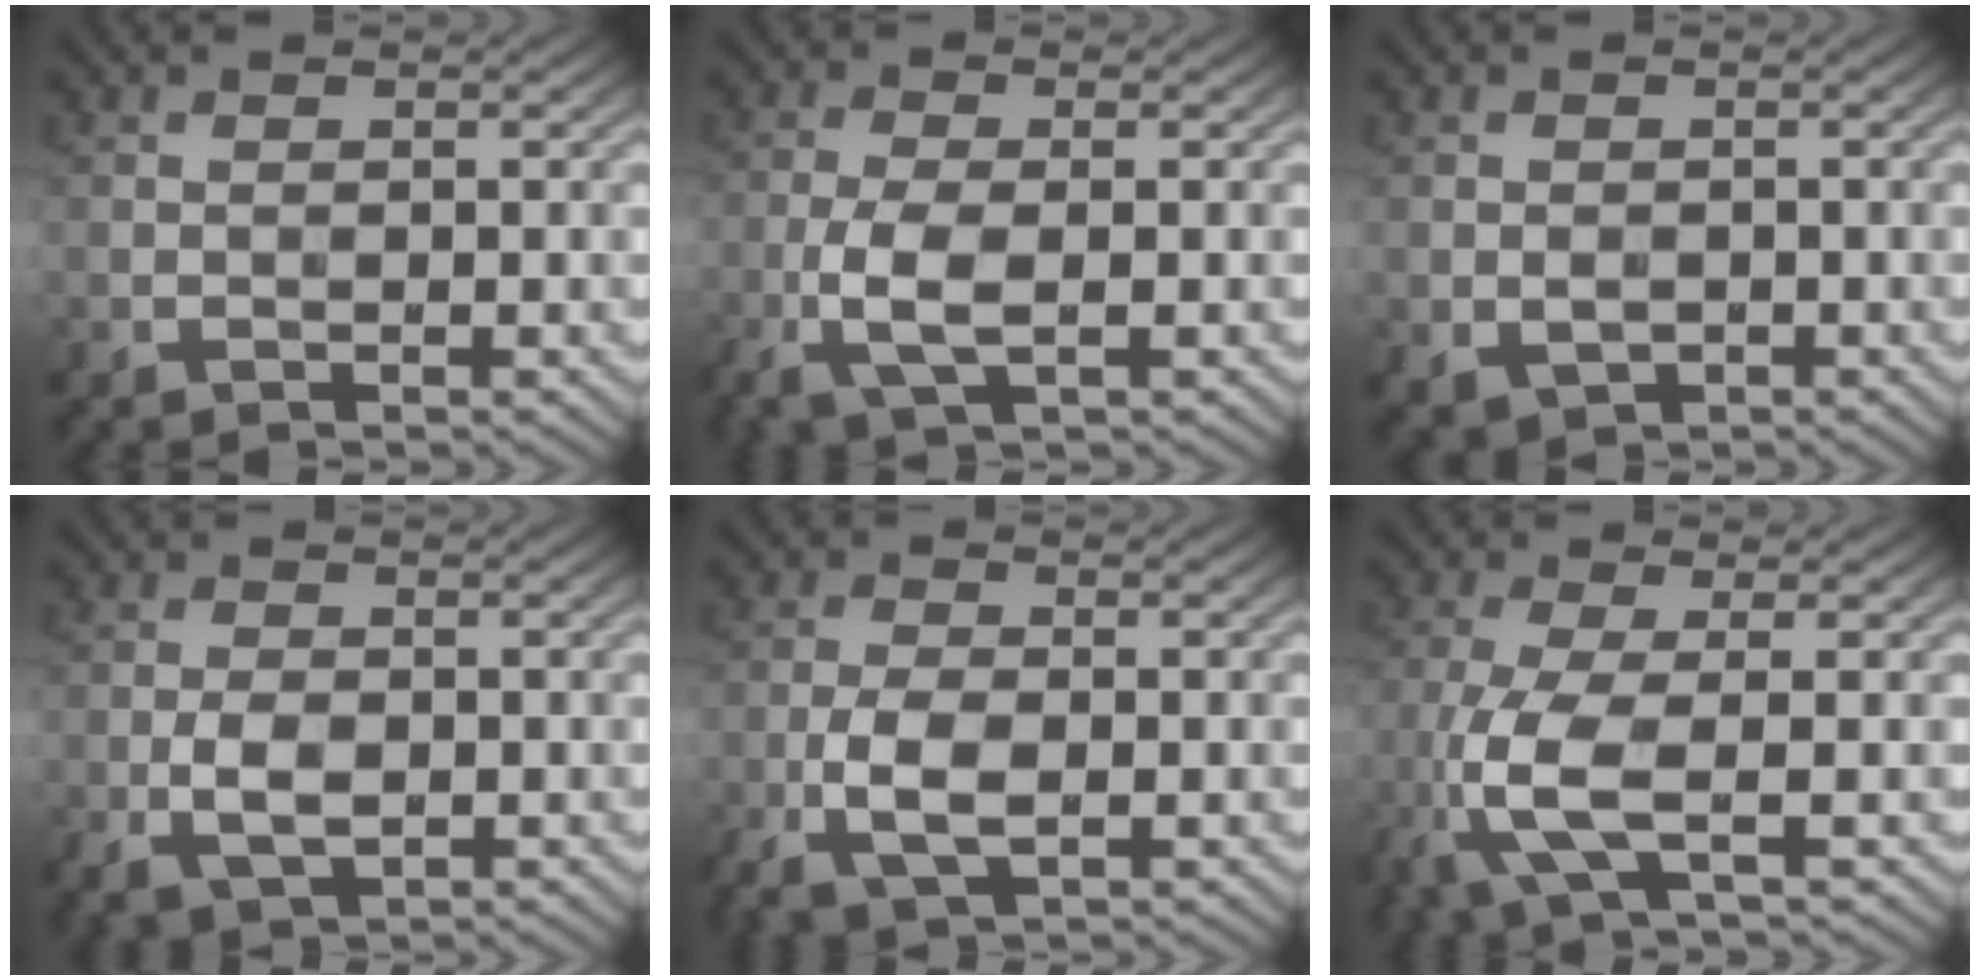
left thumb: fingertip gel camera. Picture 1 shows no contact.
{"total": 5.6, "force": [-1.9, 2.2, 4.7], "torque": [-0.116, -0.004, -0.045]}
{"total": 2.2, "force": [-0.7, 1.7, 1.3], "torque": [-0.028, -0.010, -0.010]}
{"total": 4.5, "force": [-1.4, 2.7, 3.4], "torque": [-0.074, -0.008, -0.028]}
{"total": 6.3, "force": [-2.4, 3.0, 4.9], "torque": [-0.116, -0.007, -0.052]}
{"total": 7.2, "force": [-2.4, 1.9, 6.5], "torque": [-0.156, -0.001, -0.062]}